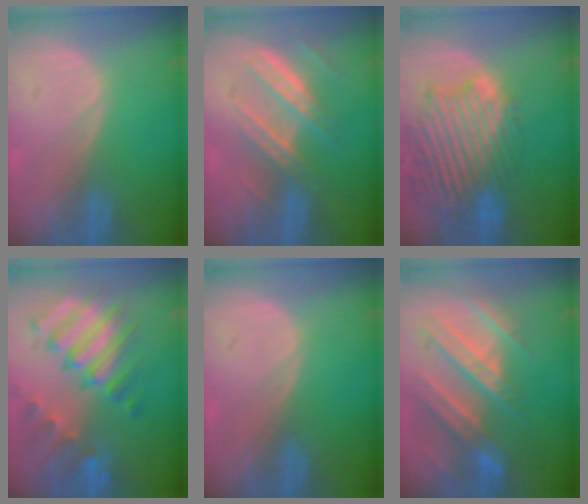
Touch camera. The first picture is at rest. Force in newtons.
{"total": 7.9, "press": 7.0, "slide": 3.7}
{"total": 13.7, "press": 11.7, "slide": 7.0}
{"total": 11.3, "press": 9.7, "slide": 5.7}
{"total": 0.0}
{"total": 10.7, "press": 9.6, "slide": 4.6}